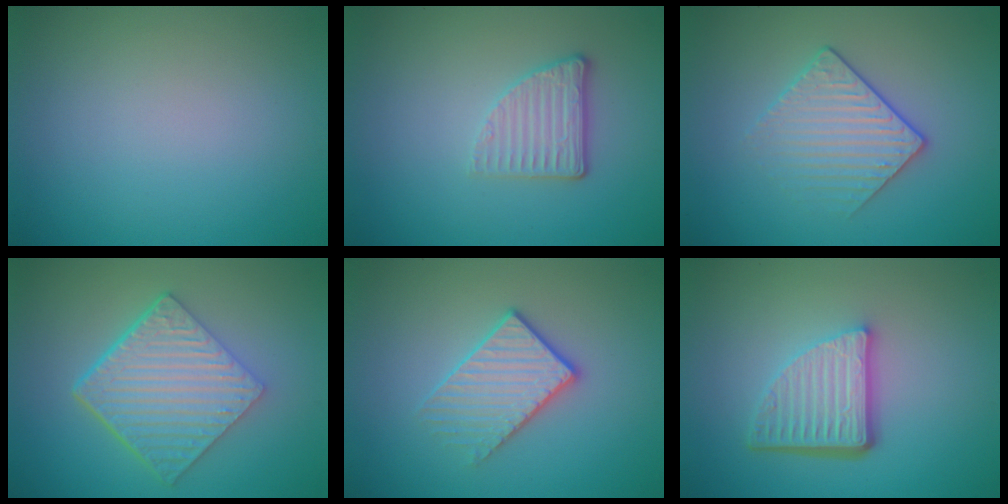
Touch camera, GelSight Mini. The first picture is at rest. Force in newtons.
{"total": 2.7, "press": 2.3, "slide": 1.4}
{"total": 3.1, "press": 2.9, "slide": 1.1}
{"total": 7.1, "press": 4.7, "slide": 5.3}
{"total": 3.1, "press": 2.8, "slide": 1.4}
{"total": 5.4, "press": 3.7, "slide": 3.9}